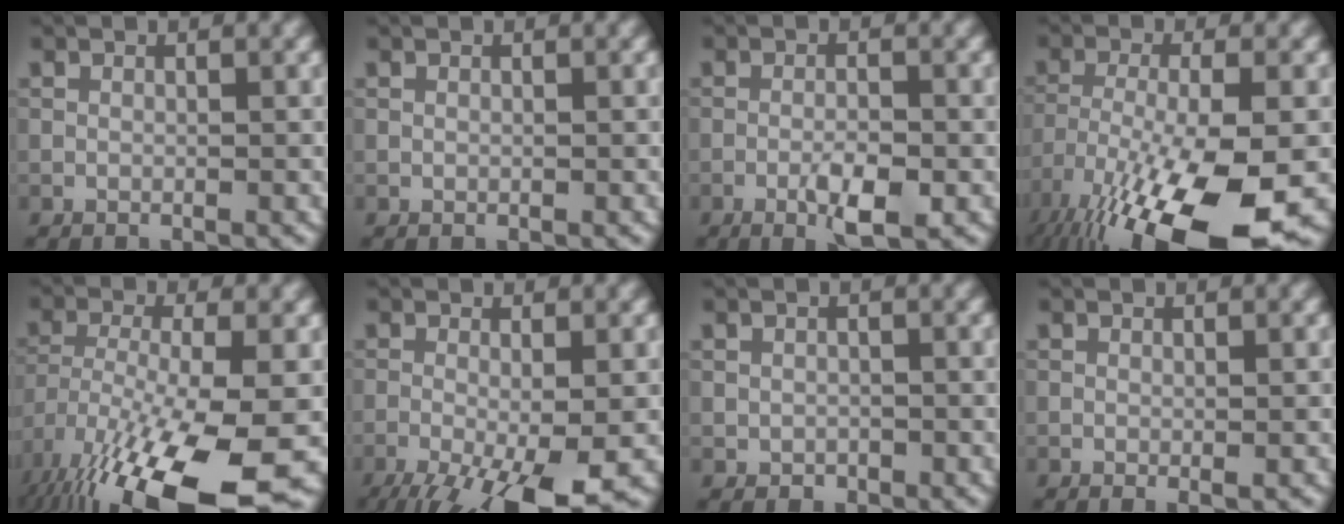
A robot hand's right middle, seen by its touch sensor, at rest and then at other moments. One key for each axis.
{"total": 0.0}
{"total": 3.5, "fx": -1.5, "fy": 0.7, "fz": 3.1, "tx": -0.055, "ty": 0.002, "tz": -0.025}
{"total": 15.5, "fx": -9.1, "fy": 4.5, "fz": 11.7, "tx": -0.235, "ty": -0.041, "tz": -0.143}
{"total": 15.5, "fx": -8.3, "fy": 5.0, "fz": 12.0, "tx": -0.243, "ty": -0.047, "tz": -0.130}
{"total": 9.2, "fx": -4.7, "fy": 2.4, "fz": 7.5, "tx": -0.134, "ty": -0.022, "tz": -0.077}
{"total": 0.8, "fx": -0.2, "fy": 0.7, "fz": 0.3, "tx": -0.003, "ty": -0.002, "tz": -0.004}
{"total": 0.6, "fx": -0.1, "fy": 0.1, "fz": 0.6, "tx": -0.007, "ty": -0.003, "tz": -0.002}